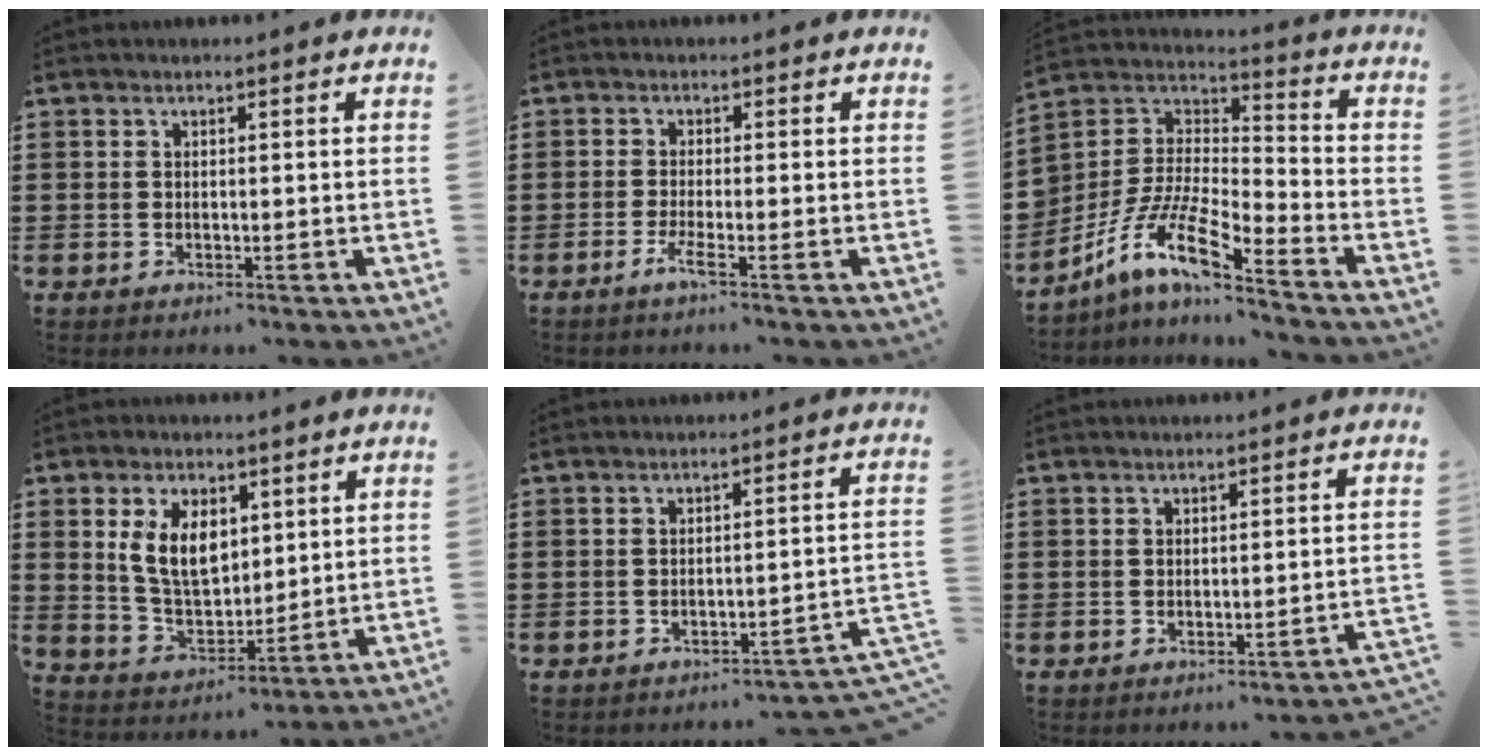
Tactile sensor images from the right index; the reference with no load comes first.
{"total": 2.7, "force": [-1.7, -0.3, 2.1], "torque": [-0.049, -0.011, -0.037]}
{"total": 9.6, "force": [-7.1, 1.9, 6.1], "torque": [-0.138, -0.010, -0.147]}
{"total": 8.6, "force": [2.6, 5.2, 6.3], "torque": [-0.143, 0.008, 0.043]}
{"total": 2.9, "force": [-2.5, -0.2, 1.4], "torque": [-0.027, -0.008, -0.054]}
{"total": 1.2, "force": [-1.0, -0.1, 0.7], "torque": [-0.015, -0.003, -0.020]}